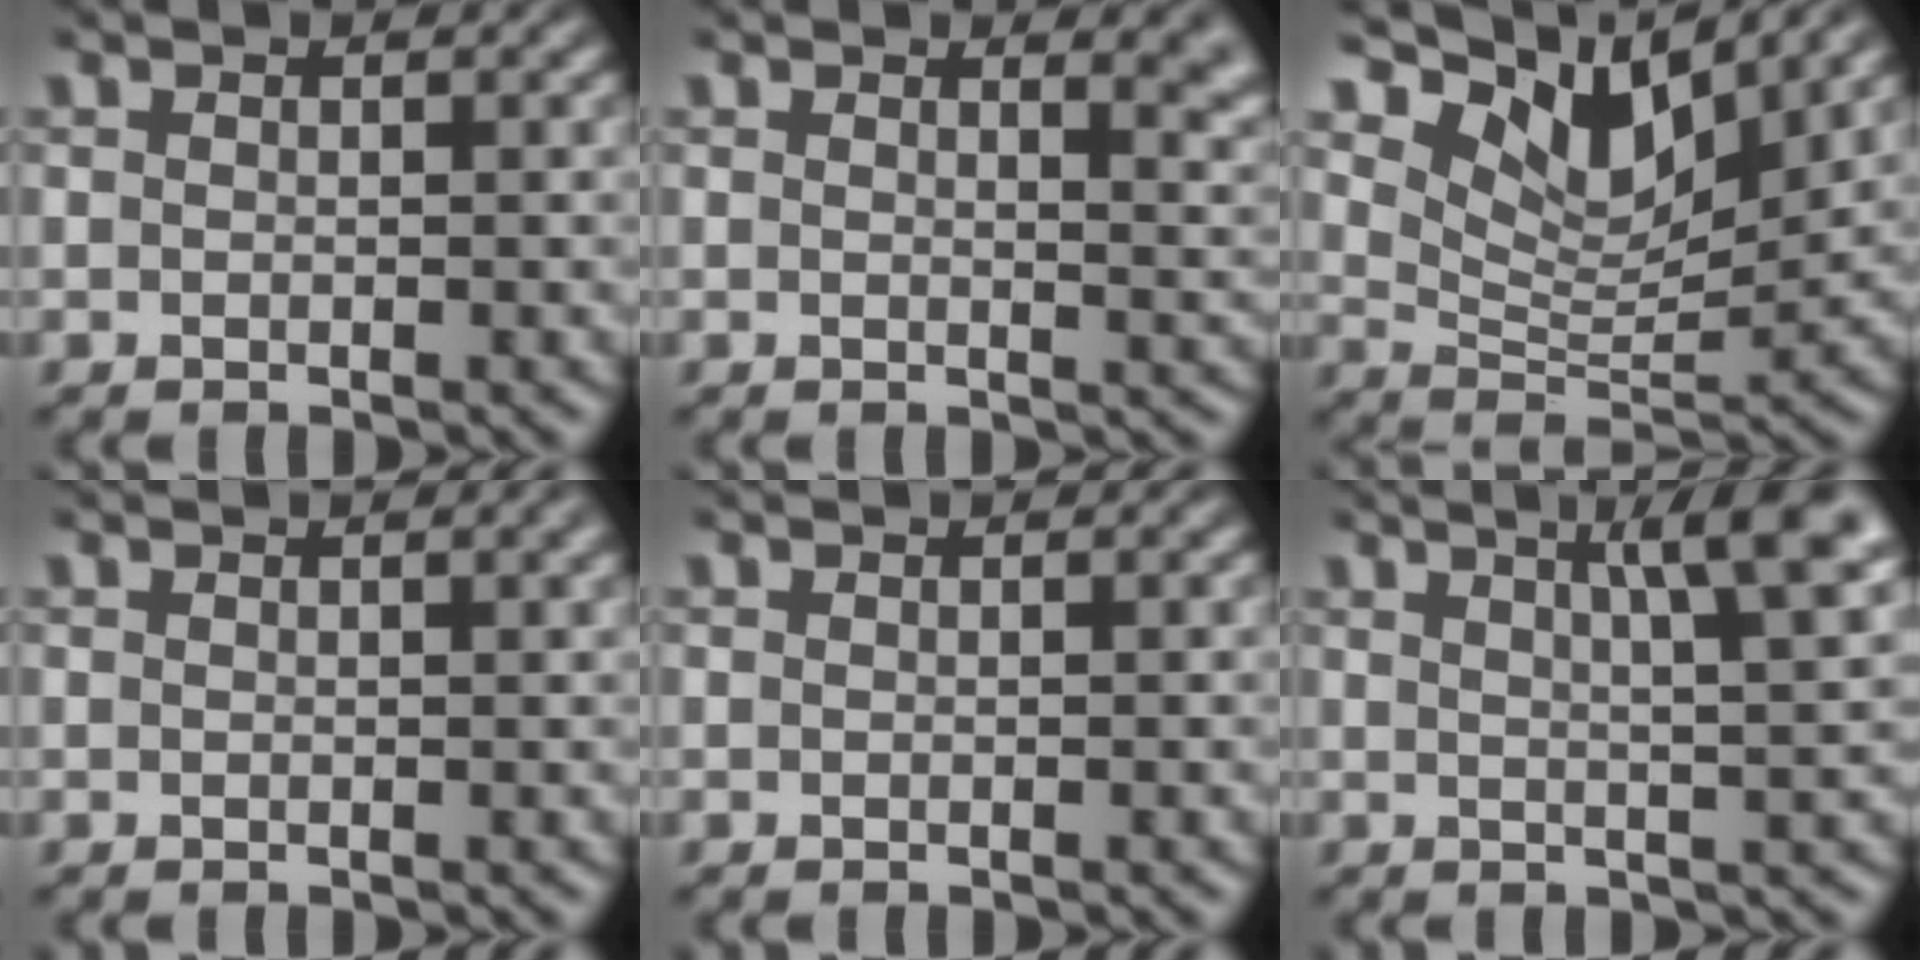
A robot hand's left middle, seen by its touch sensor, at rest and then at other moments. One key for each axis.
{"total": 3.6, "fx": 2.2, "fy": 1.4, "fz": 2.4, "tx": -0.012, "ty": 0.000, "tz": 0.029}
{"total": 8.2, "fx": 5.7, "fy": 3.1, "fz": 5.0, "tx": -0.087, "ty": 0.000, "tz": 0.099}
{"total": 1.5, "fx": 0.7, "fy": 0.4, "fz": 1.2, "tx": -0.012, "ty": 0.005, "tz": 0.008}
{"total": 0.0}
{"total": 6.3, "fx": 2.9, "fy": 1.3, "fz": 5.5, "tx": -0.051, "ty": 0.018, "tz": 0.034}